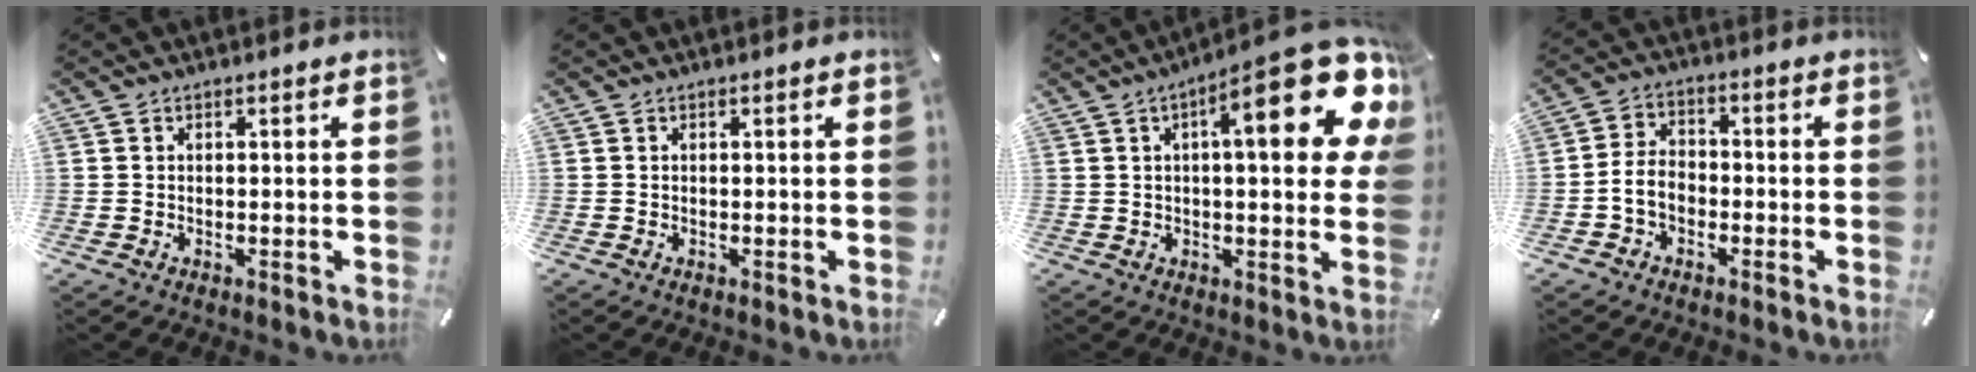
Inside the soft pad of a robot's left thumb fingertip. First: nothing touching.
{"total": 0.0}
{"total": 21.5, "force": [8.3, 6.4, 18.8], "torque": [-0.253, -0.049, 0.118]}
{"total": 5.8, "force": [-2.2, 4.1, 3.5], "torque": [-0.072, 0.014, -0.042]}